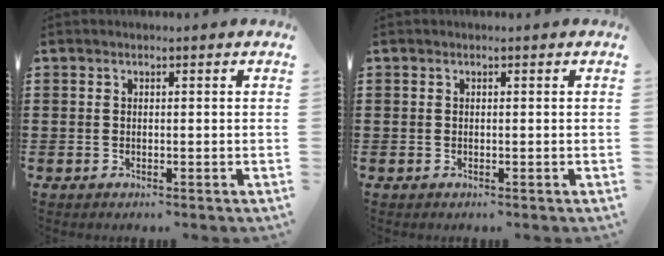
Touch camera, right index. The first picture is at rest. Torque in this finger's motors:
{"motor_torque": [-0.01, -0.01, 0.00, -0.01]}